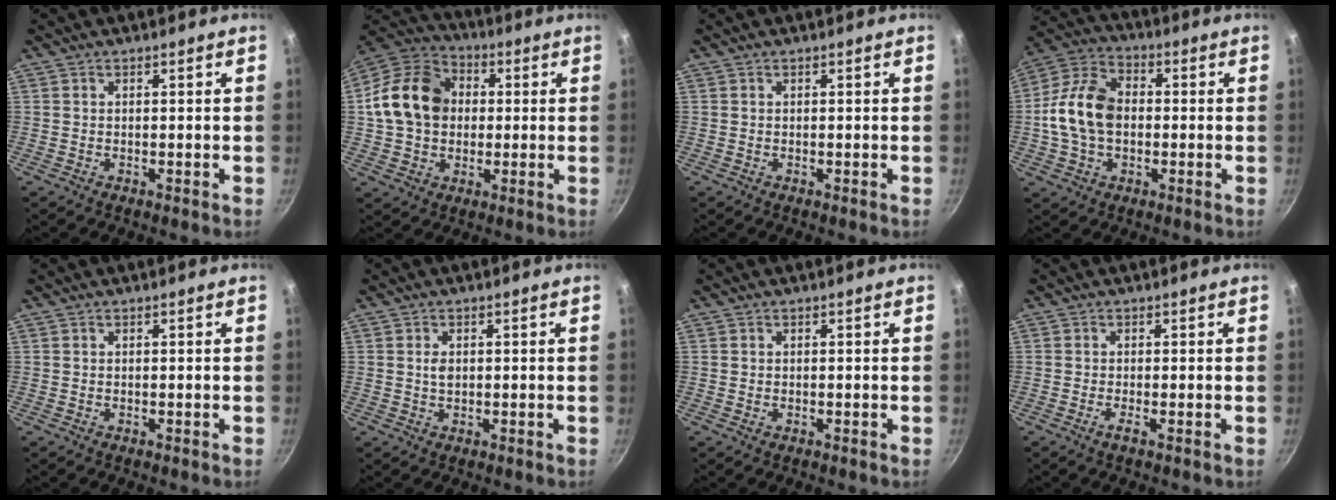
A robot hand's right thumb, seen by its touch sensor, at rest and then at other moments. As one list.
[{"total": 16.4, "force": [1.5, 12.9, 10.0], "torque": [-0.153, 0.028, 0.012]}, {"total": 0.0}, {"total": 13.6, "force": [-0.5, 9.5, 9.8], "torque": [-0.164, 0.029, -0.024]}, {"total": 0.0}, {"total": 1.8, "force": [0.2, 1.3, 1.3], "torque": [-0.019, 0.000, 0.003]}, {"total": 0.0}, {"total": 1.2, "force": [-0.6, -0.1, 1.0], "torque": [-0.026, -0.002, -0.015]}]